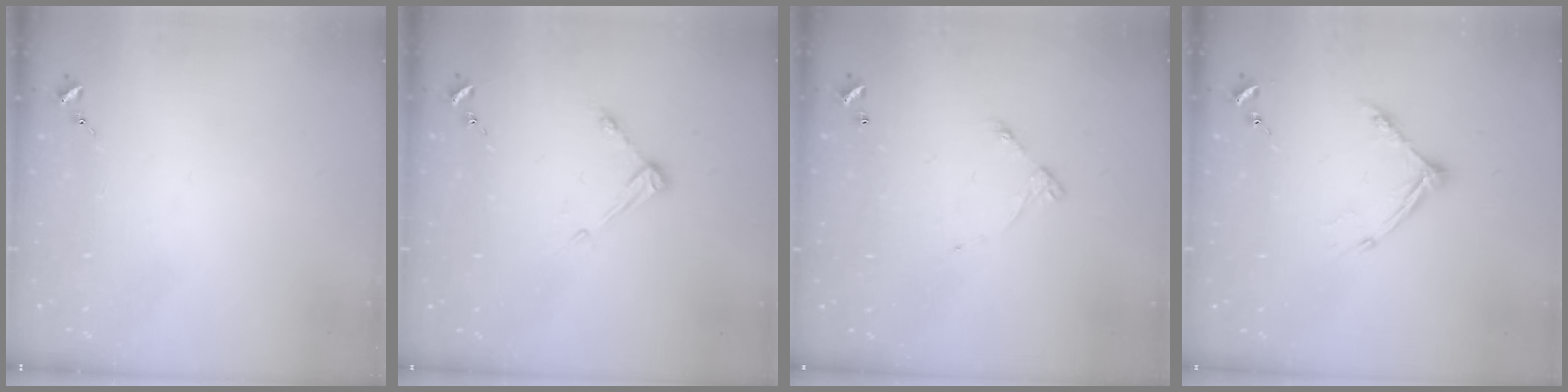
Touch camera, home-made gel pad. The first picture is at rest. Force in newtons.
{"total": 5.2, "press": 5.1, "slide": 0.3}
{"total": 4.2, "press": 4.2, "slide": 0.2}
{"total": 10.0, "press": 9.9, "slide": 0.7}